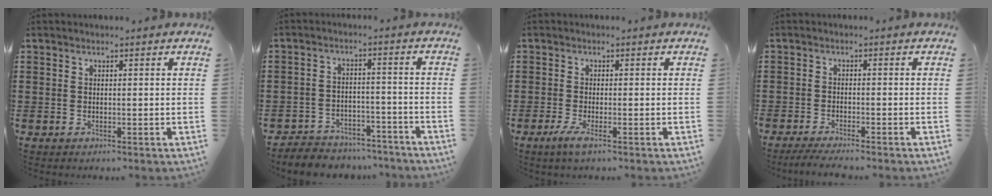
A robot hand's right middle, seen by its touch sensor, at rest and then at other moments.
{"total": 4.5, "force": [-4.4, 0.9, 0.0], "torque": [-0.004, 0.008, -0.094]}
{"total": 2.3, "force": [-0.9, 0.2, 2.1], "torque": [-0.051, -0.011, -0.021]}
{"total": 2.4, "force": [-2.2, 0.0, 0.9], "torque": [-0.015, 0.002, -0.043]}